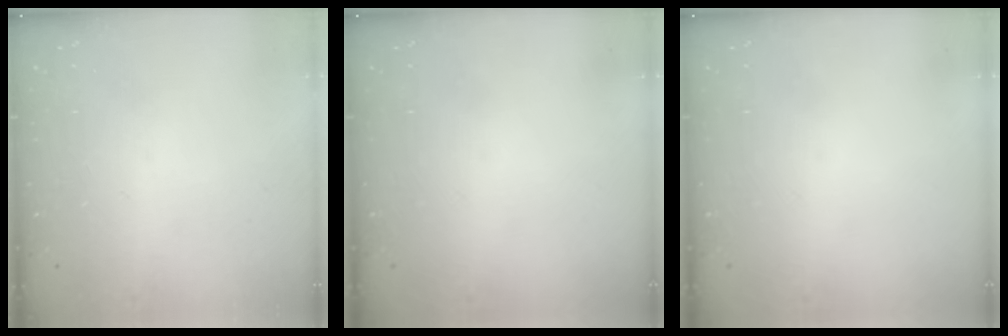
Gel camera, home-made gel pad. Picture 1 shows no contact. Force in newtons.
{"total": 0.0}
{"total": 0.0}